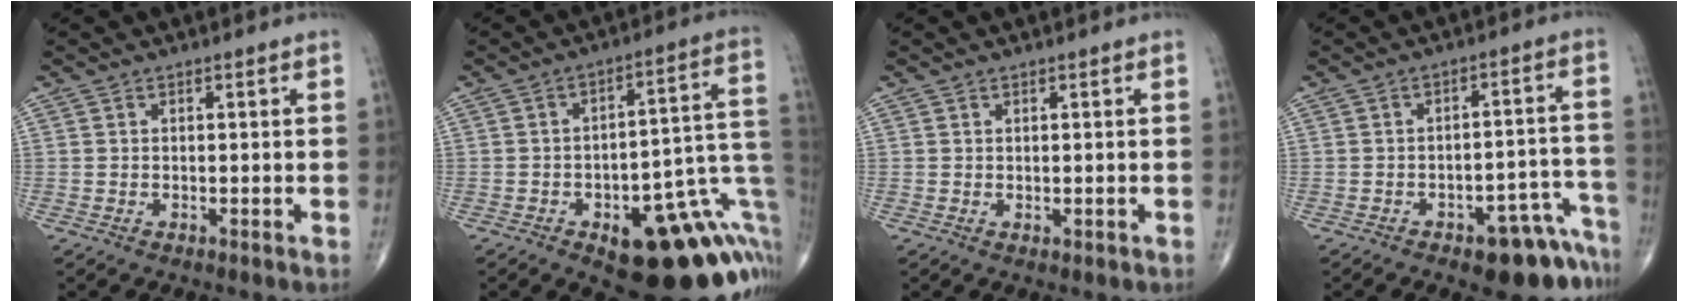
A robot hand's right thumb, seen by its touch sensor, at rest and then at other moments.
{"total": 23.2, "force": [-7.3, 9.7, 19.7], "torque": [-0.175, 0.054, -0.078]}
{"total": 0.6, "force": [0.0, 0.3, 0.6], "torque": [-0.010, 0.000, 0.004]}
{"total": 11.3, "force": [-7.5, 4.5, 7.1], "torque": [-0.049, 0.072, -0.095]}